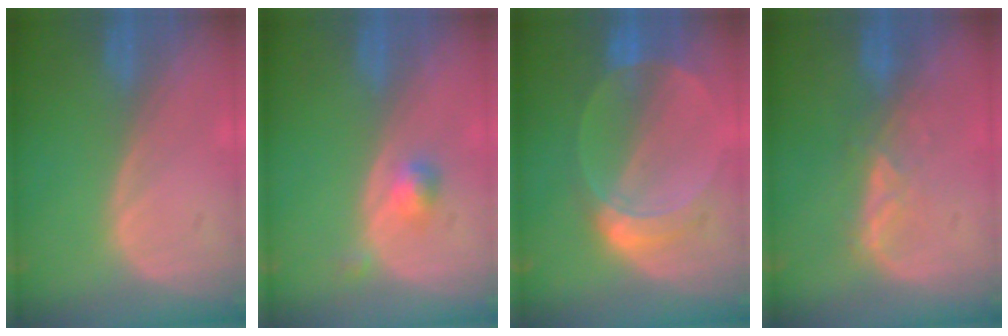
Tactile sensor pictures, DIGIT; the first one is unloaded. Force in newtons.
{"total": 2.4, "press": 2.1, "slide": 1.1}
{"total": 6.8, "press": 6.0, "slide": 3.2}
{"total": 3.4, "press": 3.3, "slide": 0.6}